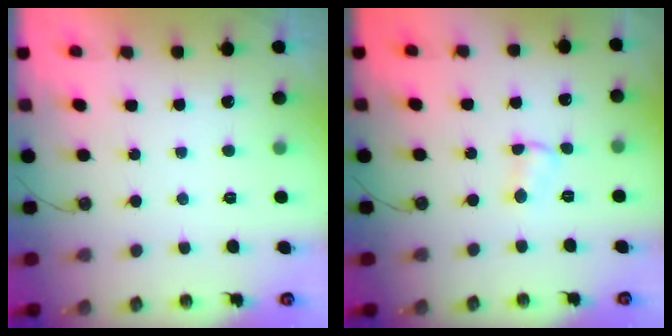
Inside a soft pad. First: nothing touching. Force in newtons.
{"total": 3.0, "press": 3.0, "slide": 0.4}